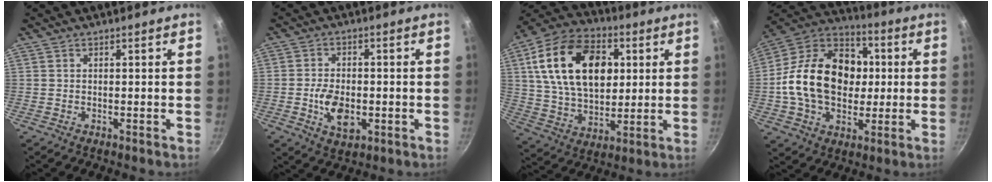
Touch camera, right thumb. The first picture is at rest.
{"total": 7.9, "force": [-1.7, 4.8, 6.1], "torque": [-0.100, 0.004, -0.028]}
{"total": 23.2, "force": [5.8, 15.0, 16.7], "torque": [-0.268, 0.002, 0.095]}
{"total": 22.6, "force": [0.7, 16.5, 15.4], "torque": [-0.228, 0.032, 0.000]}